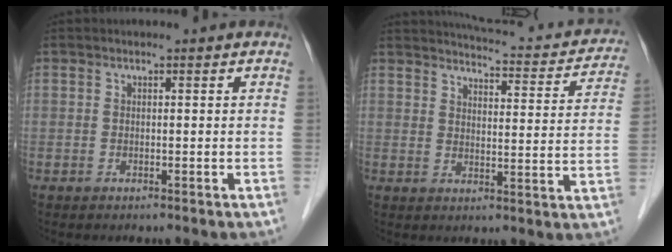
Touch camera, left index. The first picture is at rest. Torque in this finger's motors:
{"motor_torque": [0.03, -0.32, -0.04, 0.00]}